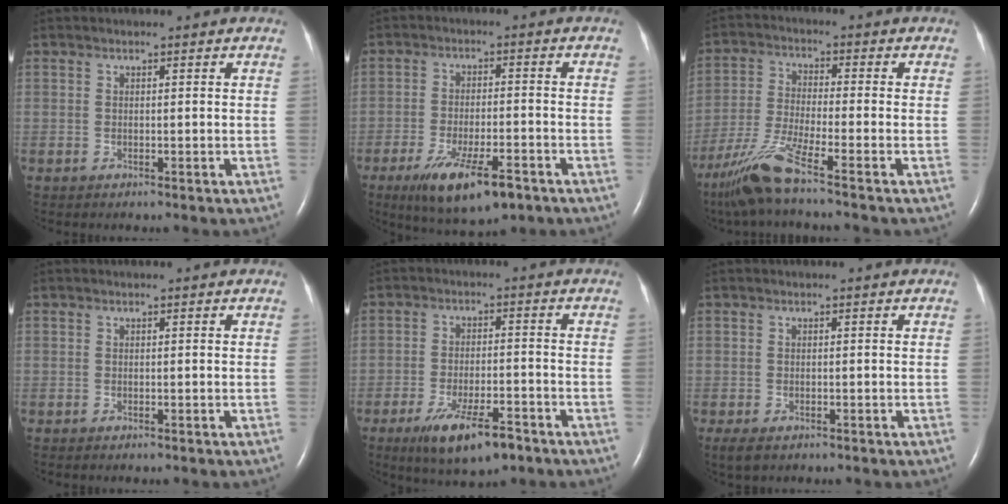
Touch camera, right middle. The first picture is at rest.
{"total": 10.8, "force": [-6.5, 2.9, 8.2], "torque": [-0.147, -0.019, -0.102]}
{"total": 8.6, "force": [-6.2, -0.7, 5.9], "torque": [-0.132, -0.033, -0.125]}
{"total": 0.0}
{"total": 9.4, "force": [-5.9, 2.6, 6.8], "torque": [-0.125, -0.013, -0.093]}
{"total": 3.0, "force": [-1.9, 1.5, 1.7], "torque": [-0.035, -0.008, -0.025]}